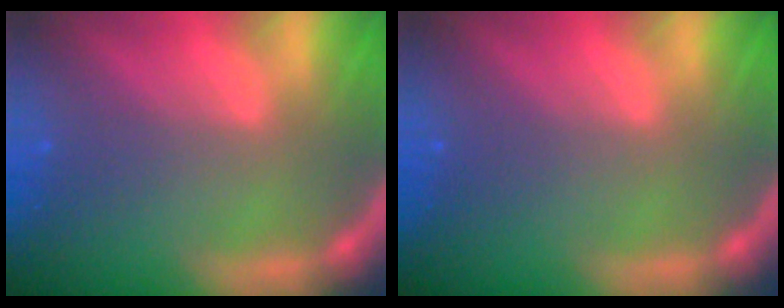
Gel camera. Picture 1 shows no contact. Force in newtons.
{"total": 0.0}